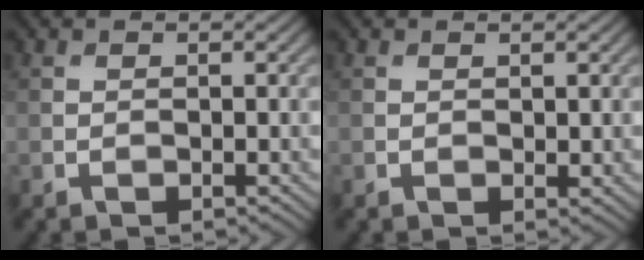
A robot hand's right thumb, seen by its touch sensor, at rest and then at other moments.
{"total": 0.6, "force": [0.3, 0.3, 0.4], "torque": [-0.003, 0.000, 0.006]}